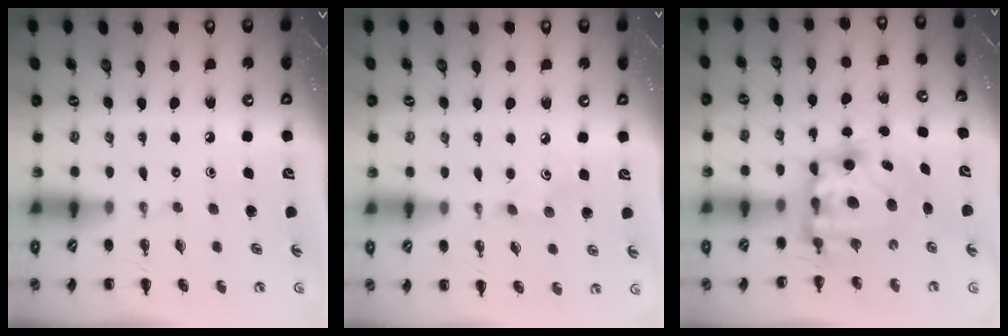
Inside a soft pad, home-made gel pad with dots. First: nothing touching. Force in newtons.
{"total": 3.9, "press": 3.8, "slide": 0.9}
{"total": 9.1, "press": 8.9, "slide": 2.2}